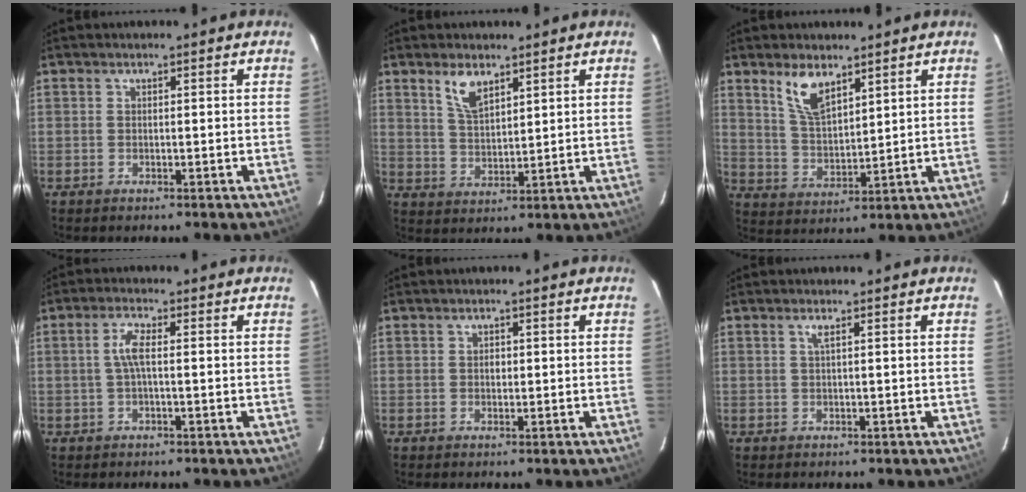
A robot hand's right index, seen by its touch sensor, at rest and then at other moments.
{"total": 5.7, "force": [3.7, 2.4, 3.6], "torque": [-0.068, 0.002, 0.076]}
{"total": 7.6, "force": [5.0, 3.1, 4.9], "torque": [-0.092, 0.003, 0.105]}
{"total": 3.5, "force": [0.1, 0.7, 3.5], "torque": [-0.071, 0.005, 0.002]}
{"total": 1.0, "force": [0.1, 0.8, 0.4], "torque": [-0.006, 0.004, 0.001]}
{"total": 1.0, "force": [0.4, -0.3, 0.9], "torque": [-0.018, 0.002, 0.006]}